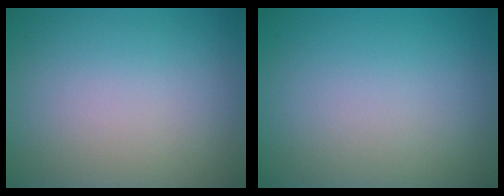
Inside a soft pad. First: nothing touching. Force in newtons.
{"total": 0.0}